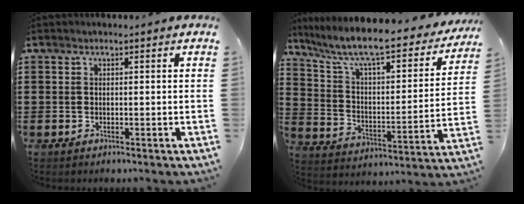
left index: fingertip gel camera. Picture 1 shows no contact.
{"total": 8.7, "force": [7.2, 1.0, 4.7], "torque": [-0.122, -0.055, 0.118]}